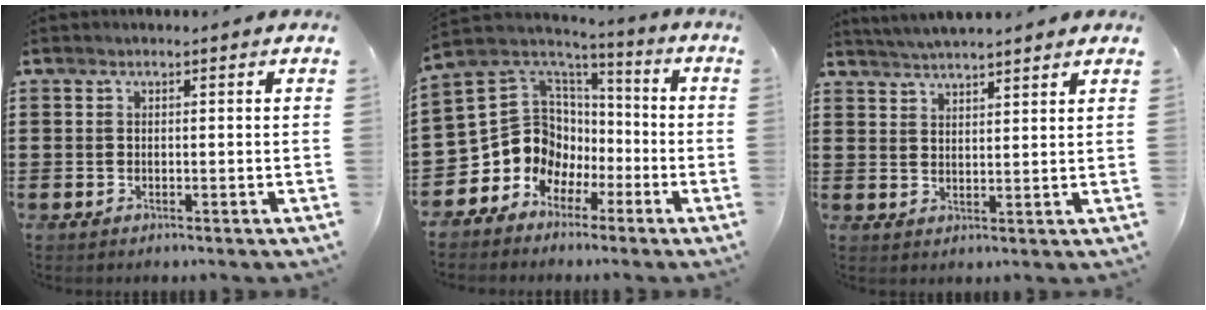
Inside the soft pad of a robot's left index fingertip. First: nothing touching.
{"total": 10.8, "force": [-2.0, 10.2, 2.9], "torque": [-0.112, -0.022, -0.030]}
{"total": 3.2, "force": [3.1, -0.3, 0.4], "torque": [-0.017, -0.010, 0.057]}